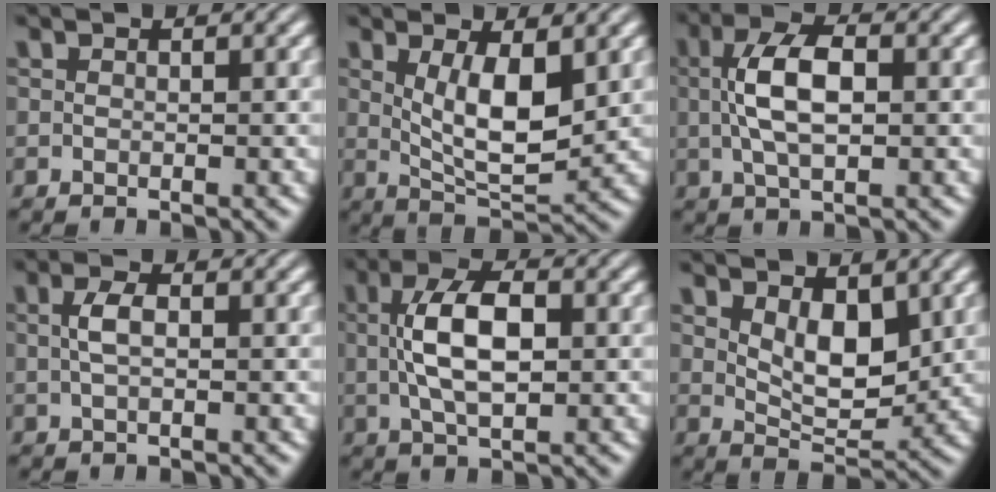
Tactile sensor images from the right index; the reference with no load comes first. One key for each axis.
{"total": 5.8, "fx": 1.2, "fy": 1.6, "fz": 5.5, "tx": -0.087, "ty": -0.023, "tz": 0.033}
{"total": 4.3, "fx": 0.6, "fy": 1.2, "fz": 4.1, "tx": -0.072, "ty": 0.003, "tz": 0.013}
{"total": 1.5, "fx": 0.0, "fy": -0.5, "fz": 1.4, "tx": -0.026, "ty": 0.000, "tz": 0.005}
{"total": 5.0, "fx": 0.6, "fy": 1.6, "fz": 4.7, "tx": -0.080, "ty": 0.001, "tz": 0.016}
{"total": 3.9, "fx": 1.9, "fy": 0.8, "fz": 3.3, "tx": -0.037, "ty": -0.020, "tz": 0.040}